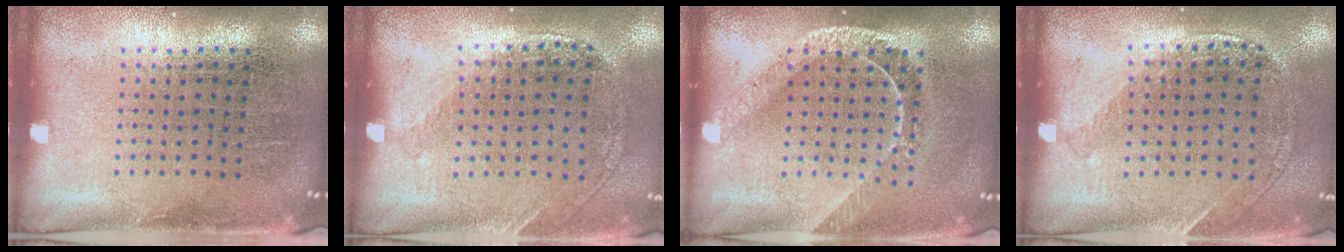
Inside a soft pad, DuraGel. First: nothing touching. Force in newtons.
{"total": 1.2, "press": 1.1, "slide": 0.5}
{"total": 1.7, "press": 1.4, "slide": 1.0}
{"total": 1.1, "press": 1.1, "slide": 0.2}